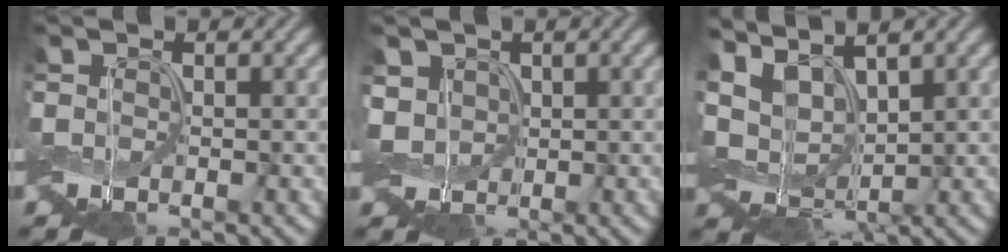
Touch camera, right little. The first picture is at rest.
{"total": 2.6, "force": [0.2, 2.2, 1.3], "torque": [-0.035, 0.001, -0.002]}
{"total": 6.1, "force": [1.7, 3.9, 4.4], "torque": [-0.088, 0.003, 0.035]}